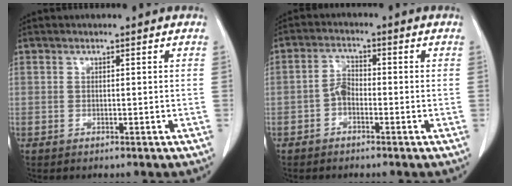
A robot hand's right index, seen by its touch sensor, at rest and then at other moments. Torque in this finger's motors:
{"motor_torque": [0.49, -0.42, 0.19, 0.06]}